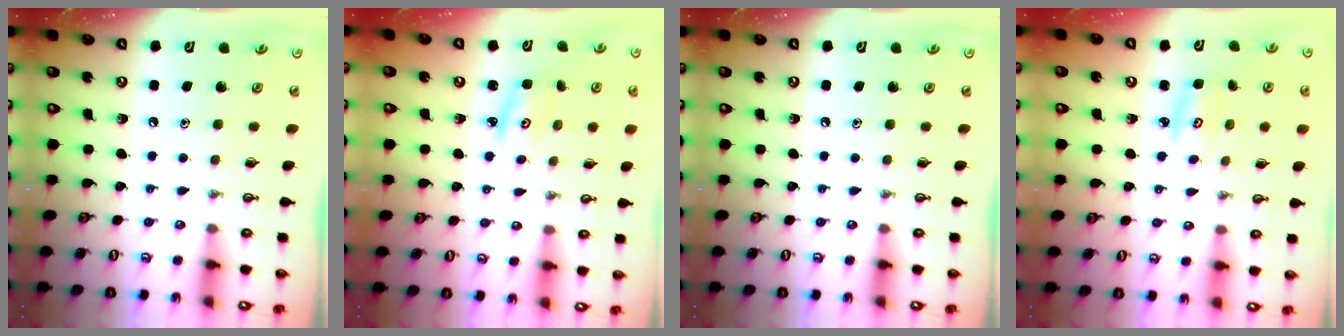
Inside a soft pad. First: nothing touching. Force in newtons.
{"total": 2.1, "press": 2.1, "slide": 0.2}
{"total": 0.0}
{"total": 2.8, "press": 2.8, "slide": 0.2}